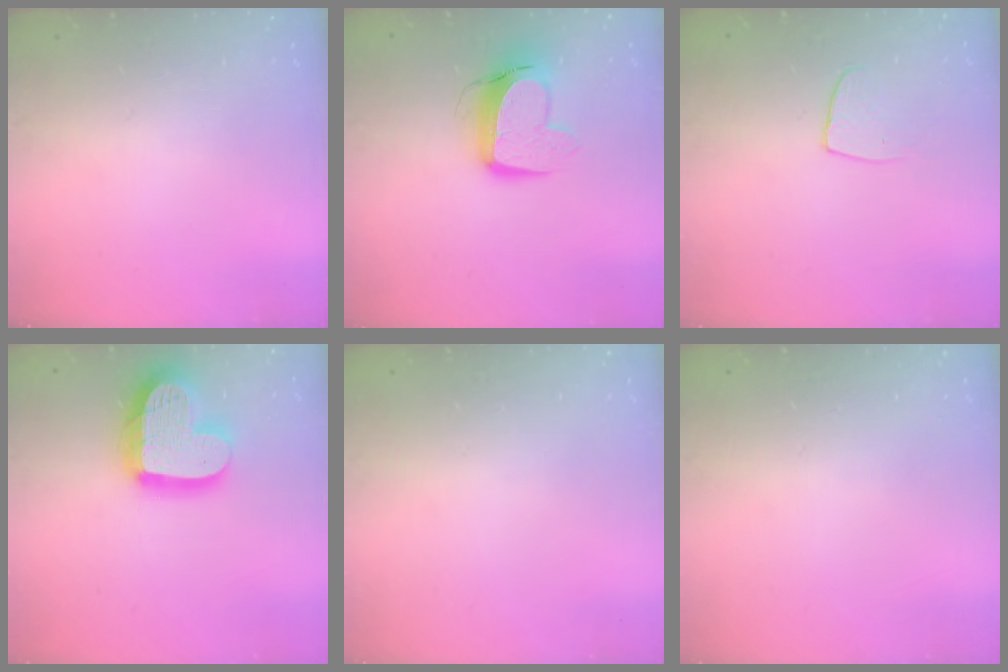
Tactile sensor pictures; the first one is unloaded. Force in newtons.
{"total": 10.2, "press": 10.2, "slide": 1.0}
{"total": 4.3, "press": 4.3, "slide": 0.3}
{"total": 19.1, "press": 19.0, "slide": 2.0}
{"total": 0.0}
{"total": 0.0}